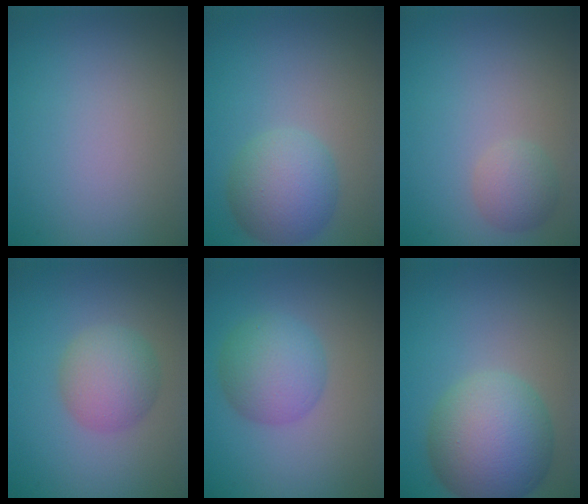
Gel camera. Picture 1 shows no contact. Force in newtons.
{"total": 5.1, "press": 5.1, "slide": 0.1}
{"total": 2.1, "press": 2.1, "slide": 0.1}
{"total": 4.0, "press": 4.0, "slide": 0.2}
{"total": 4.6, "press": 4.6, "slide": 0.1}
{"total": 8.8, "press": 8.8, "slide": 0.3}